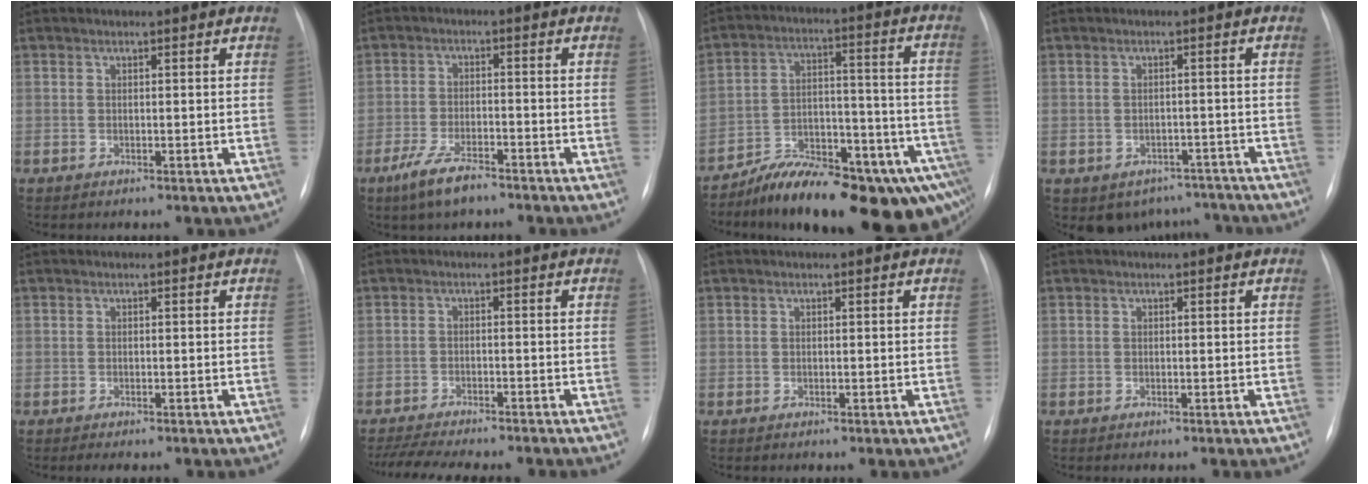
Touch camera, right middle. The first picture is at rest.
{"total": 6.2, "force": [-4.4, 1.6, 4.0], "torque": [-0.092, -0.010, -0.078]}
{"total": 23.0, "force": [-16.8, 6.4, 14.3], "torque": [-0.139, 0.031, -0.247]}
{"total": 7.1, "force": [-5.4, 4.5, 0.7], "torque": [0.006, 0.022, -0.063]}
{"total": 1.6, "force": [-1.1, 0.6, 0.9], "torque": [-0.013, -0.003, -0.012]}
{"total": 13.3, "force": [-11.8, 2.2, 5.8], "torque": [-0.099, -0.011, -0.162]}
{"total": 0.0}
{"total": 0.0}